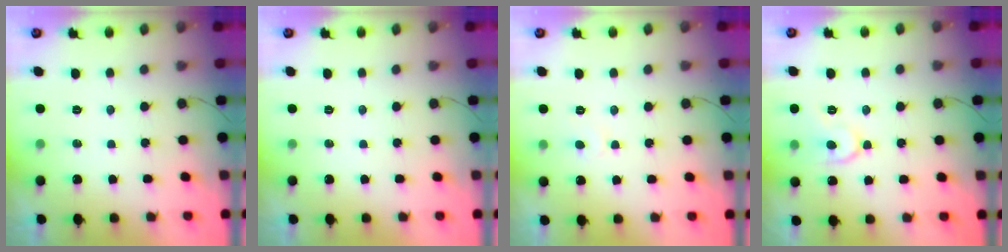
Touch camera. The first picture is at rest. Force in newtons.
{"total": 0.0}
{"total": 3.1, "press": 3.1, "slide": 0.2}
{"total": 8.7, "press": 8.7, "slide": 0.8}